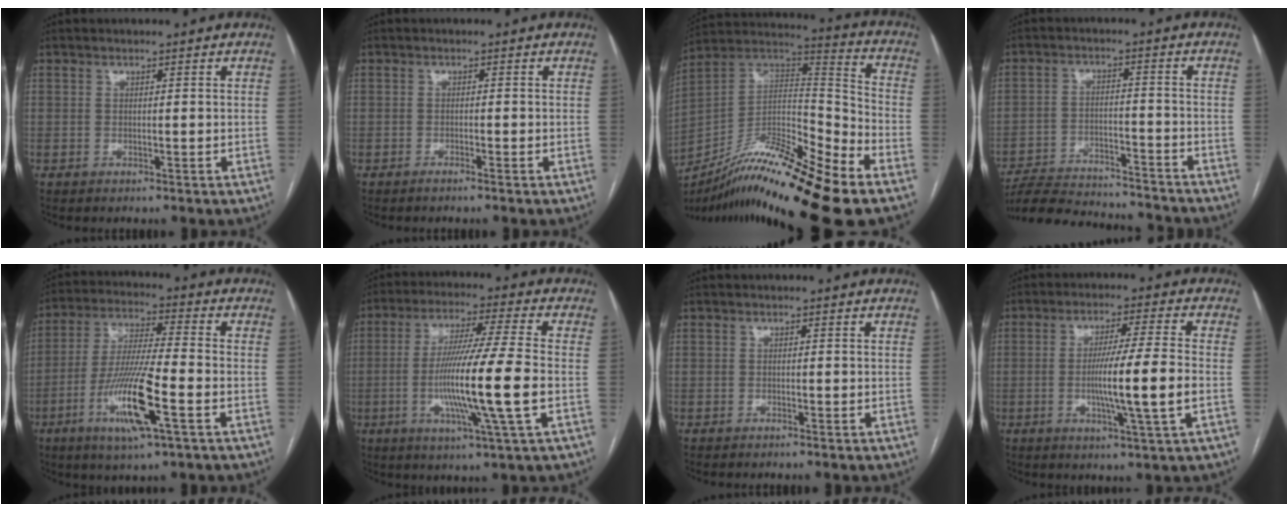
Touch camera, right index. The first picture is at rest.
{"total": 1.0, "force": [-0.8, -0.2, 0.5], "torque": [-0.010, 0.002, -0.014]}
{"total": 21.9, "force": [-14.7, 1.8, 16.2], "torque": [-0.277, -0.005, -0.257]}
{"total": 18.1, "force": [-17.0, 2.6, 5.4], "torque": [-0.113, -0.008, -0.251]}
{"total": 13.4, "force": [-5.1, 0.8, 12.4], "torque": [-0.248, -0.019, -0.095]}
{"total": 14.5, "force": [-2.8, -1.0, 14.1], "torque": [-0.270, -0.015, -0.060]}
{"total": 0.0}
{"total": 10.2, "force": [-1.8, -1.0, 10.0], "torque": [-0.177, -0.010, -0.035]}